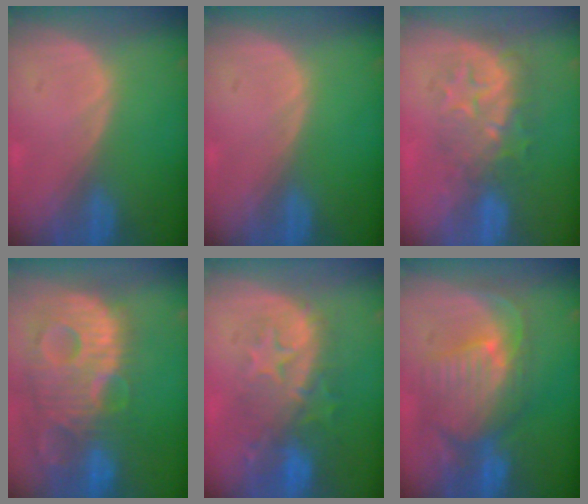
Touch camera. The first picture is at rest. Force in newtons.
{"total": 0.0}
{"total": 8.8, "press": 7.7, "slide": 4.2}
{"total": 13.8, "press": 11.9, "slide": 7.1}
{"total": 9.8, "press": 9.1, "slide": 3.5}
{"total": 10.5, "press": 9.3, "slide": 4.8}